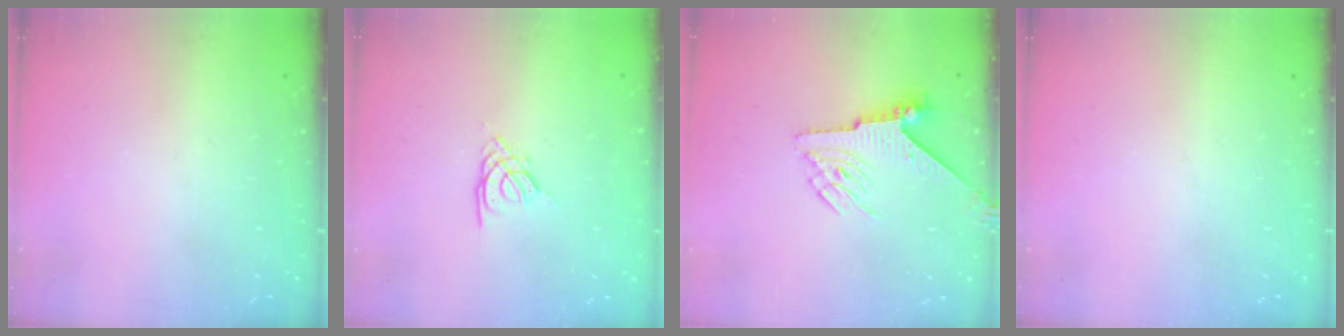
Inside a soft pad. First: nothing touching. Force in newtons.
{"total": 3.2, "press": 3.1, "slide": 0.7}
{"total": 5.4, "press": 5.4, "slide": 0.8}
{"total": 0.0}